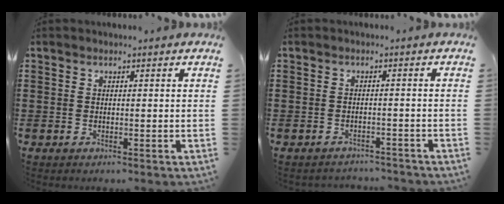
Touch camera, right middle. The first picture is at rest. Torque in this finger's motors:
{"motor_torque": [0.14, -0.12, -0.13, -0.02]}